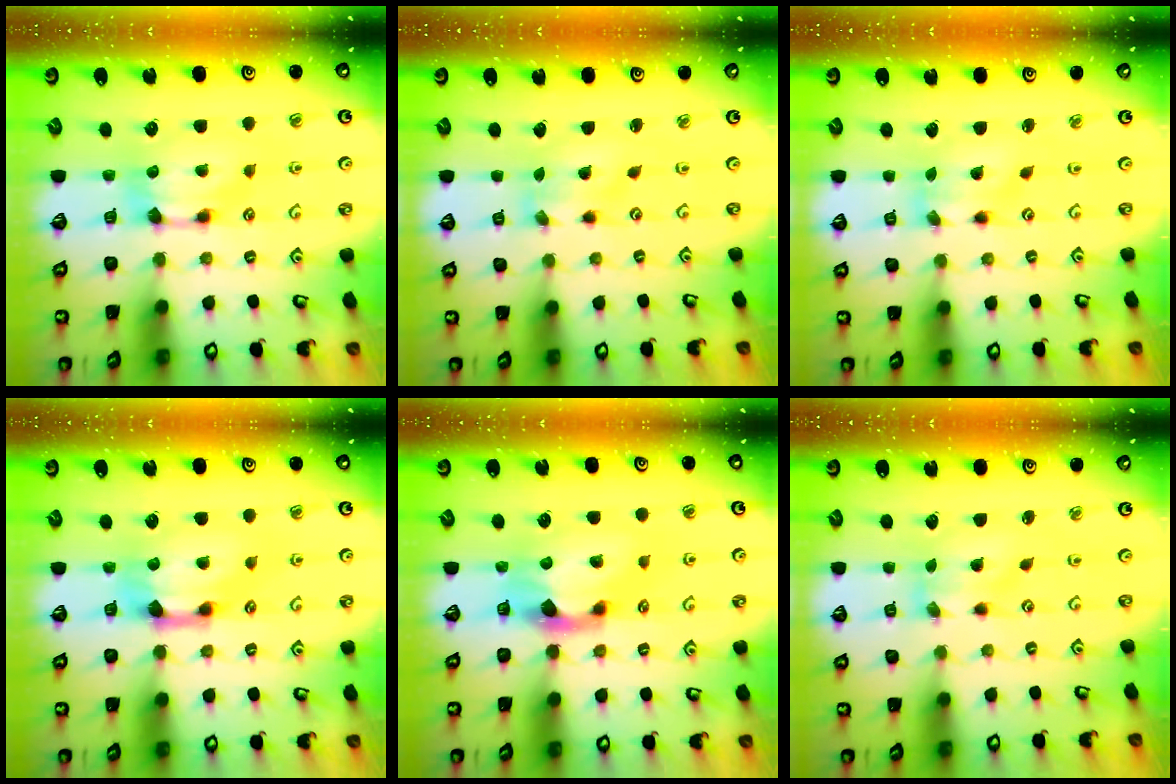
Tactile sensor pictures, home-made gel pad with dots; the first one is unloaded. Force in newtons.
{"total": 1.8, "press": 1.6, "slide": 0.9}
{"total": 2.1, "press": 1.6, "slide": 1.3}
{"total": 1.5, "press": 0.7, "slide": 1.3}
{"total": 2.2, "press": 1.9, "slide": 1.2}
{"total": 1.2, "press": 0.6, "slide": 1.1}